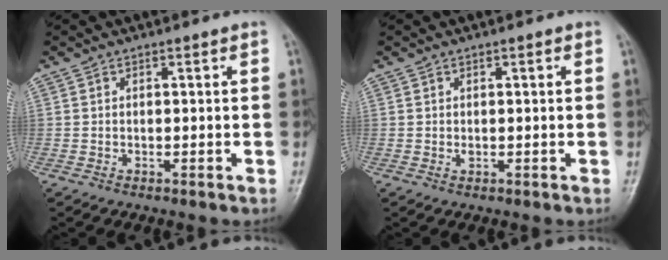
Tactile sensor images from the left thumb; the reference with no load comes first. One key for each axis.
{"total": 1.1, "fx": 0.1, "fy": 0.6, "fz": 0.9, "tx": -0.011, "ty": 0.002, "tz": 0.005}